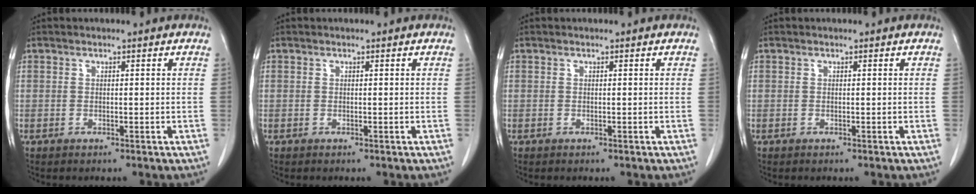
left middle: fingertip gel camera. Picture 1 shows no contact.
{"total": 0.0}
{"total": 0.0}
{"total": 0.0}